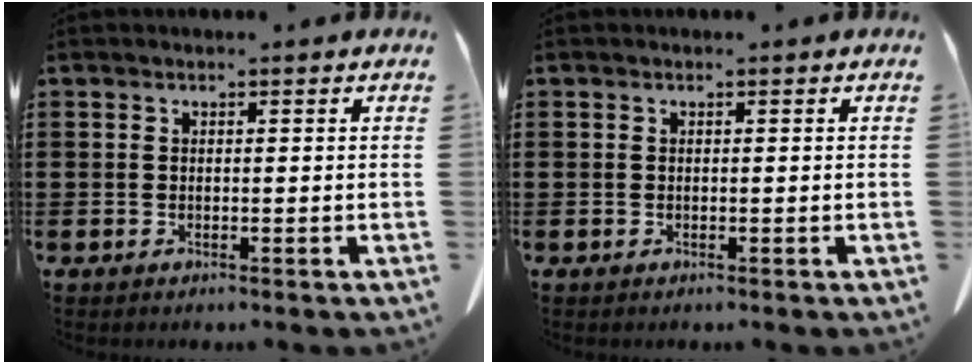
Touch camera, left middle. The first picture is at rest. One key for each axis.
{"total": 0.0}